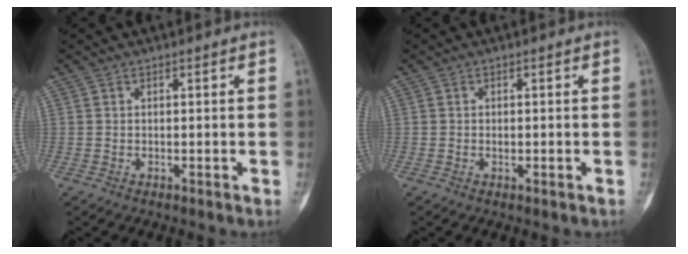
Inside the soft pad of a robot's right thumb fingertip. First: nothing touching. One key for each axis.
{"total": 0.7, "fx": -0.1, "fy": 0.5, "fz": 0.5, "tx": -0.004, "ty": 0.002, "tz": -0.001}